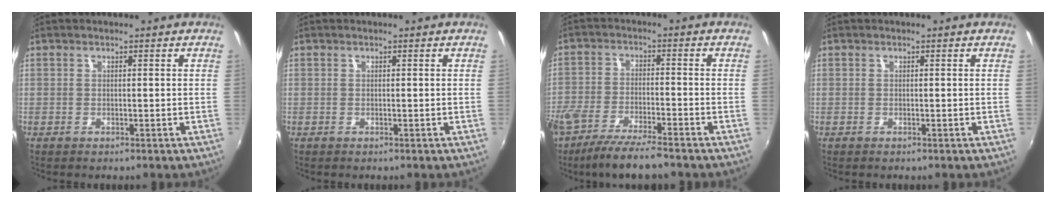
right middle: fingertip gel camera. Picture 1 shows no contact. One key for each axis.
{"total": 0.0}
{"total": 10.3, "fx": -8.4, "fy": 1.6, "fz": 5.7, "tx": -0.127, "ty": -0.028, "tz": -0.150}
{"total": 0.0}